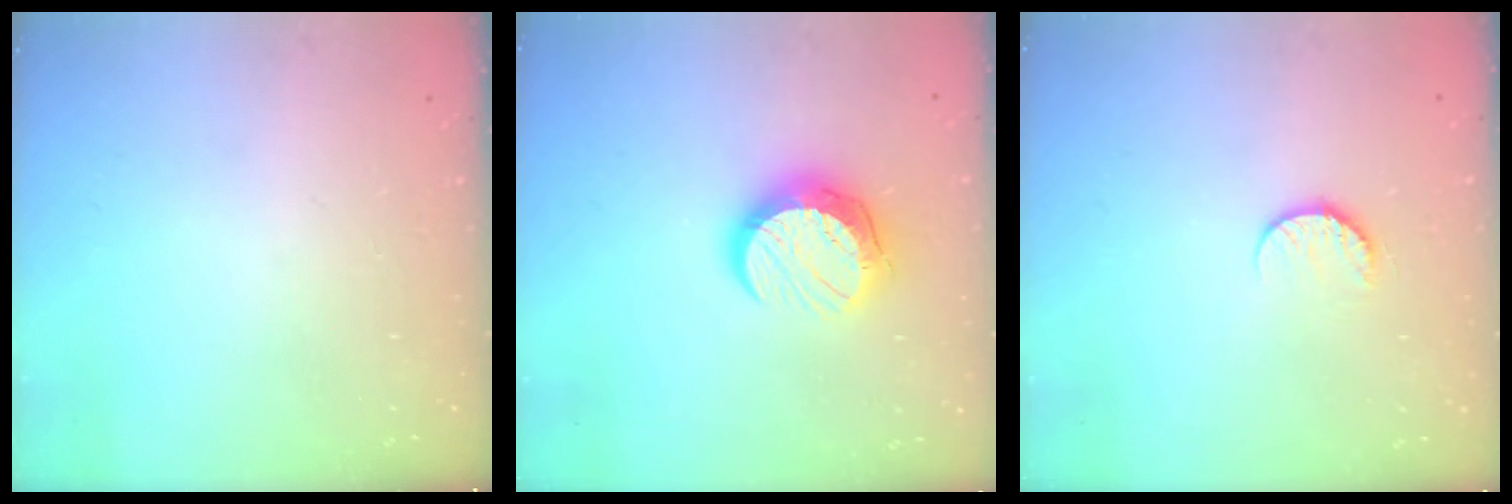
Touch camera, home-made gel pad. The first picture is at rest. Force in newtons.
{"total": 11.8, "press": 11.8, "slide": 0.8}
{"total": 7.8, "press": 7.7, "slide": 0.7}